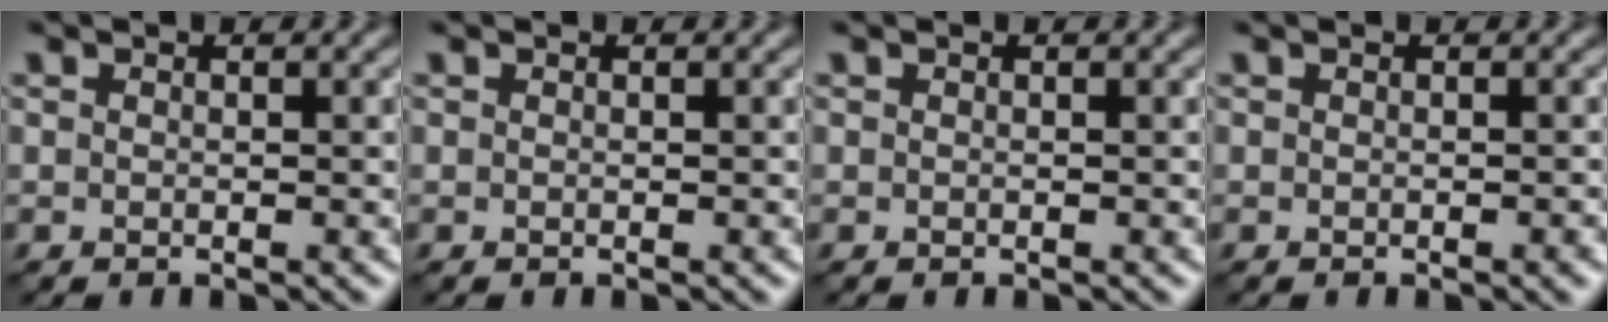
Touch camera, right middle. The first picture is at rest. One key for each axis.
{"total": 0.0}
{"total": 0.0}
{"total": 0.9, "fx": -0.3, "fy": 0.2, "fz": 0.9, "tx": -0.009, "ty": 0.001, "tz": -0.004}